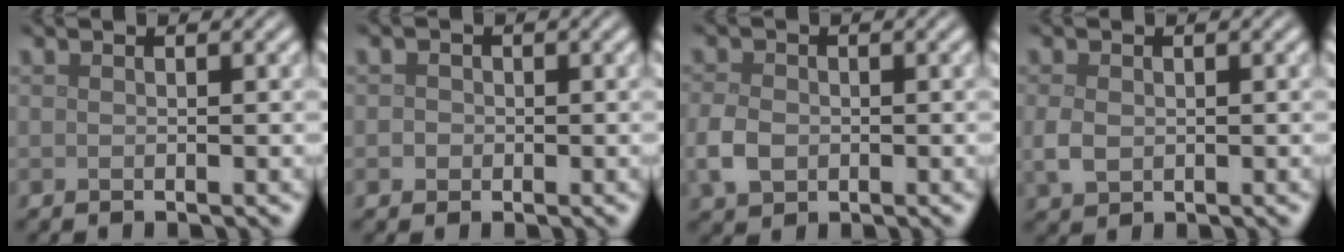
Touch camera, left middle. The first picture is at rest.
{"total": 1.3, "force": [0.1, 1.2, 0.4], "torque": [0.006, 0.001, -0.005]}
{"total": 3.0, "force": [-0.7, 2.3, 1.8], "torque": [-0.042, -0.003, -0.017]}
{"total": 2.0, "force": [-0.1, 1.6, 1.2], "torque": [-0.032, -0.004, -0.001]}